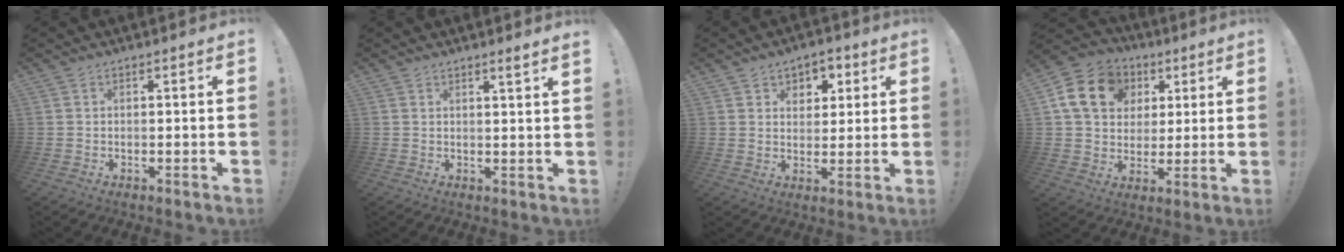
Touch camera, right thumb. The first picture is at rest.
{"total": 2.1, "force": [1.5, -1.0, 1.1], "torque": [-0.012, -0.014, 0.024]}
{"total": 5.8, "force": [2.6, 5.0, 1.5], "torque": [-0.012, -0.020, 0.048]}
{"total": 16.4, "force": [5.5, 13.0, 8.4], "torque": [-0.114, -0.008, 0.111]}